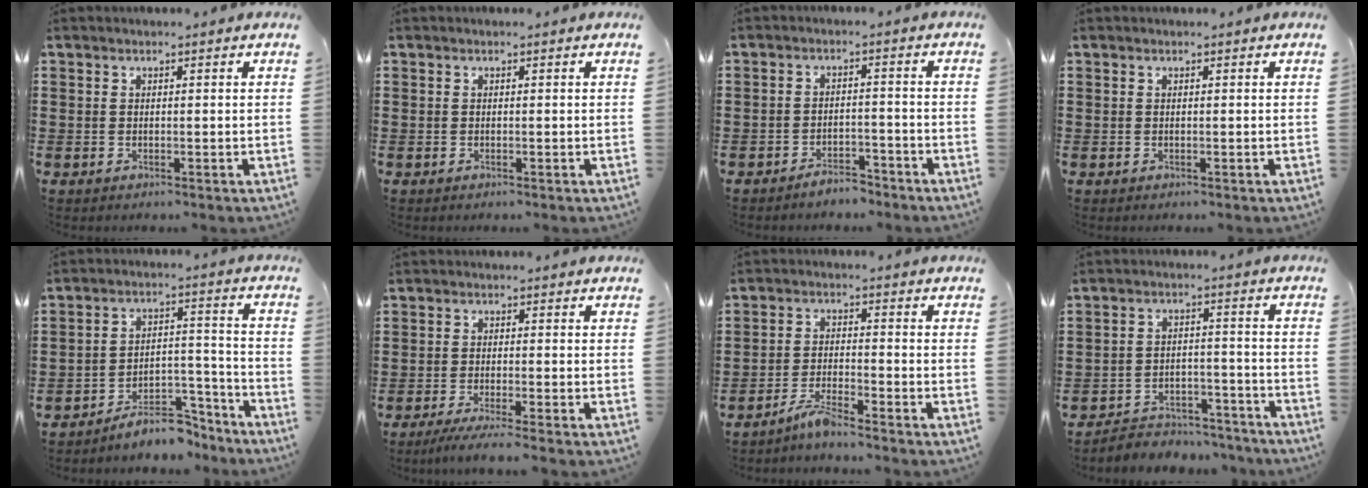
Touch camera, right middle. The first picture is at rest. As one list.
[{"total": 0.0}, {"total": 3.3, "force": [-3.2, 0.5, 0.4], "torque": [-0.011, 0.004, -0.065]}, {"total": 0.0}, {"total": 7.3, "force": [-6.8, 1.8, 1.9], "torque": [-0.021, 0.025, -0.126]}, {"total": 2.7, "force": [-2.2, -0.4, 1.5], "torque": [-0.033, -0.008, -0.042]}, {"total": 3.9, "force": [-3.4, 0.1, 1.8], "torque": [-0.044, -0.002, -0.070]}, {"total": 4.7, "force": [-4.6, 0.8, 0.3], "torque": [-0.008, 0.009, -0.097]}]